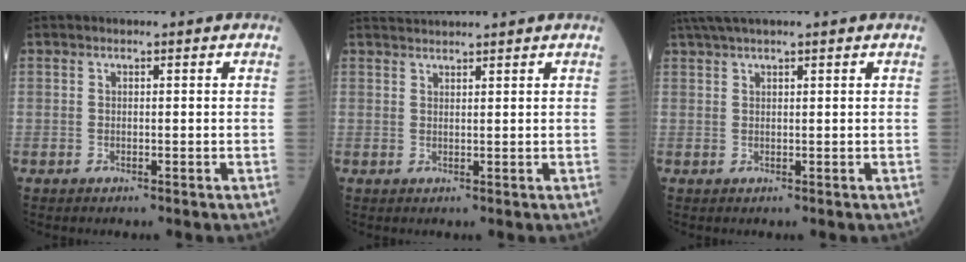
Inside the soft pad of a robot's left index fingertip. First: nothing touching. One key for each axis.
{"total": 3.7, "fx": 3.5, "fy": -0.5, "fz": 0.9, "tx": -0.012, "ty": 0.029, "tz": 0.062}
{"total": 5.6, "fx": 4.6, "fy": -0.4, "fz": 3.1, "tx": -0.055, "ty": 0.039, "tz": 0.084}